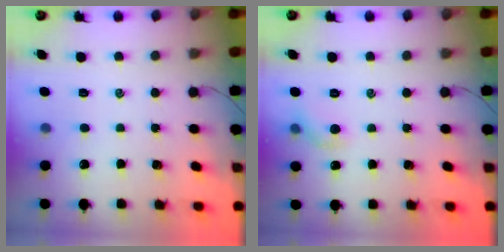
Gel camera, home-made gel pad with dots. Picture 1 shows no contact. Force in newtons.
{"total": 6.0, "press": 5.8, "slide": 1.4}